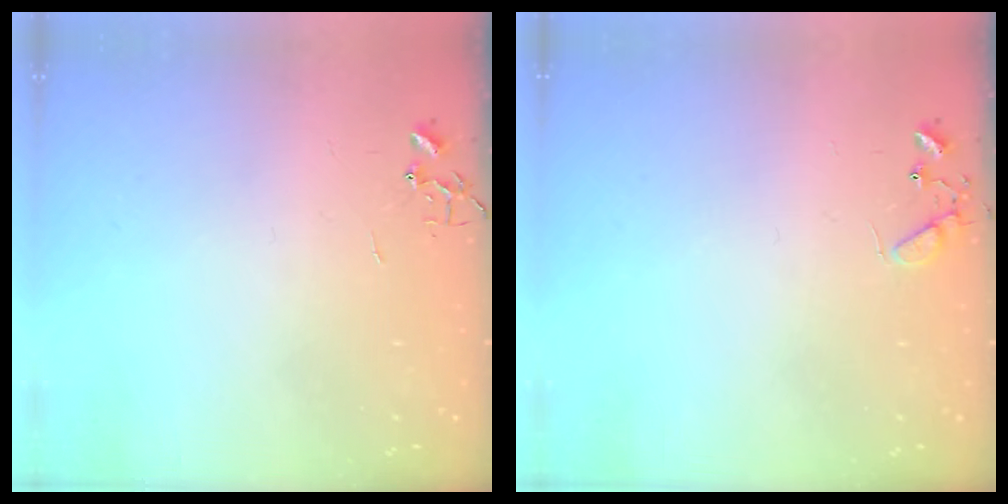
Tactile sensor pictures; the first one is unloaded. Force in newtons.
{"total": 6.1, "press": 6.1, "slide": 0.5}